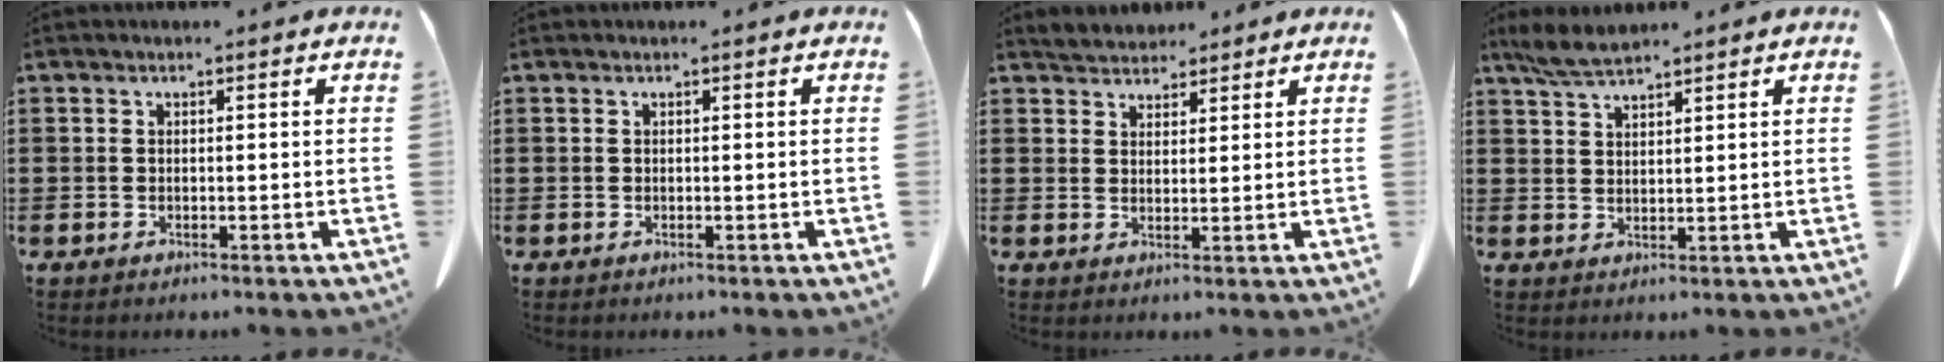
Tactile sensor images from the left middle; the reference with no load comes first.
{"total": 0.0}
{"total": 2.9, "force": [2.8, 0.8, 0.0], "torque": [-0.009, -0.002, 0.055]}
{"total": 3.9, "force": [3.3, 0.5, 1.9], "torque": [-0.048, -0.007, 0.064]}